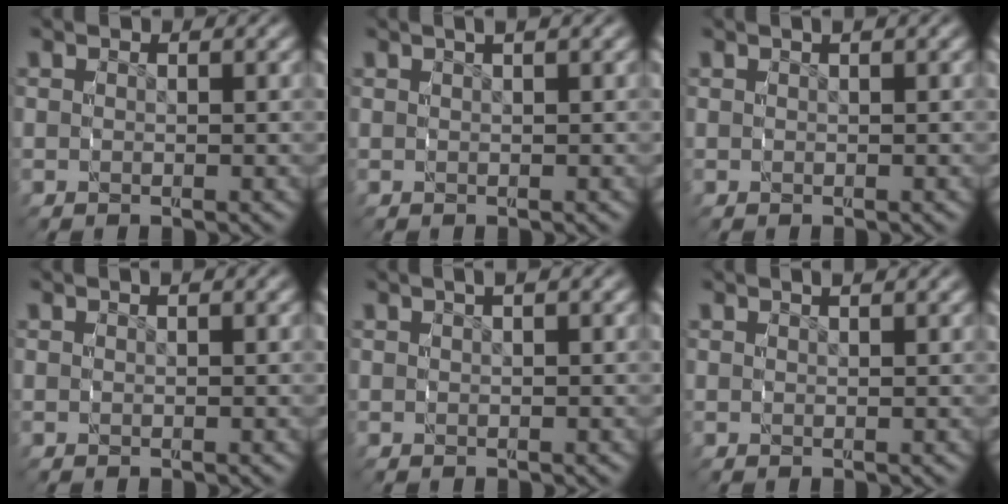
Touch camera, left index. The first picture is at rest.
{"total": 1.7, "force": [1.2, 0.1, 1.2], "torque": [-0.011, 0.012, 0.016]}
{"total": 0.9, "force": [0.6, 0.0, 0.7], "torque": [-0.004, 0.008, 0.007]}
{"total": 0.6, "force": [0.4, -0.1, 0.4], "torque": [-0.003, 0.005, 0.004]}
{"total": 1.7, "force": [1.1, 0.2, 1.3], "torque": [-0.011, 0.014, 0.013]}
{"total": 1.4, "force": [1.2, 0.0, 0.8], "torque": [-0.006, 0.005, 0.016]}